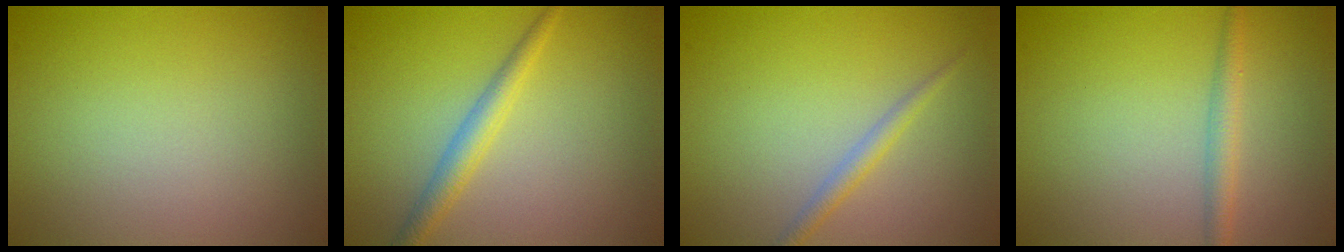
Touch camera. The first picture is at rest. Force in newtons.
{"total": 2.3, "press": 2.2, "slide": 0.1}
{"total": 1.4, "press": 1.4, "slide": 0.1}
{"total": 1.9, "press": 1.8, "slide": 0.1}